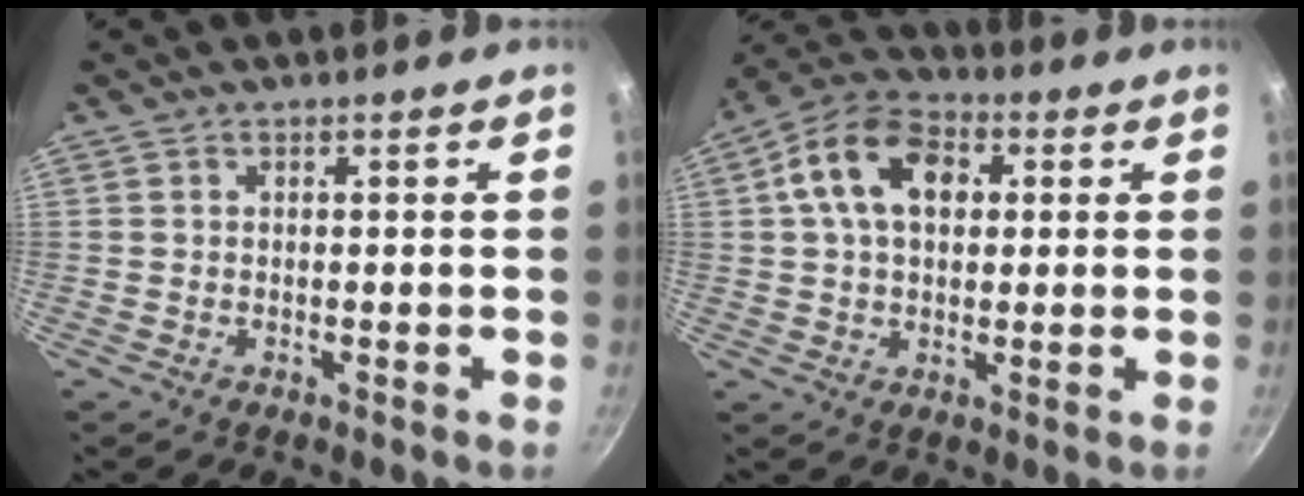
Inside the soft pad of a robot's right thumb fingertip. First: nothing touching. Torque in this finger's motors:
{"motor_torque": [-0.02, 2.35, 1.25, -0.28, 0.13]}